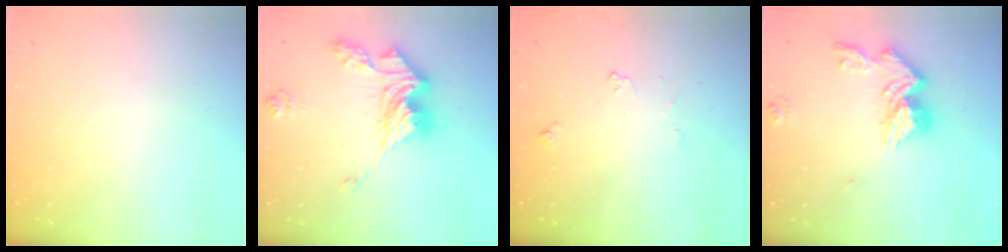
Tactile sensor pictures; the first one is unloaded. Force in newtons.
{"total": 17.0, "press": 16.9, "slide": 1.7}
{"total": 3.4, "press": 3.4, "slide": 0.6}
{"total": 14.3, "press": 14.2, "slide": 1.5}